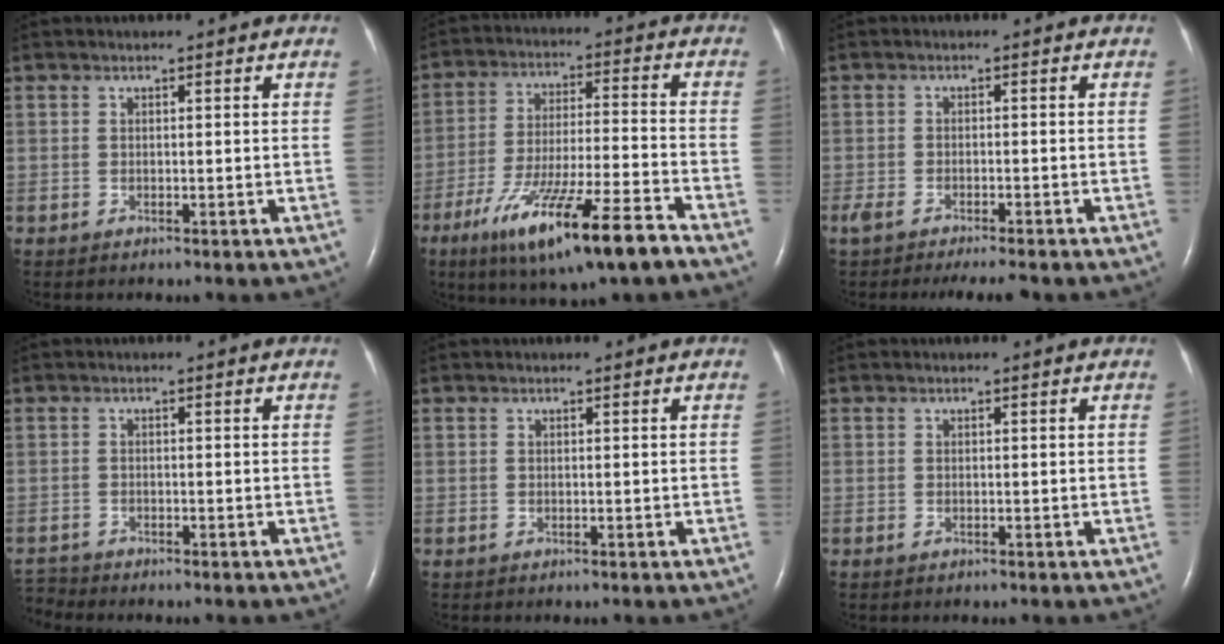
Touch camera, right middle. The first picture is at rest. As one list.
[{"total": 16.5, "force": [-10.3, 1.0, 12.8], "torque": [-0.230, -0.038, -0.177]}, {"total": 8.2, "force": [-6.8, 1.5, 4.3], "torque": [-0.067, -0.008, -0.101]}, {"total": 2.5, "force": [-2.5, 0.0, -0.4], "torque": [0.006, -0.016, -0.044]}, {"total": 0.0}, {"total": 0.0}]